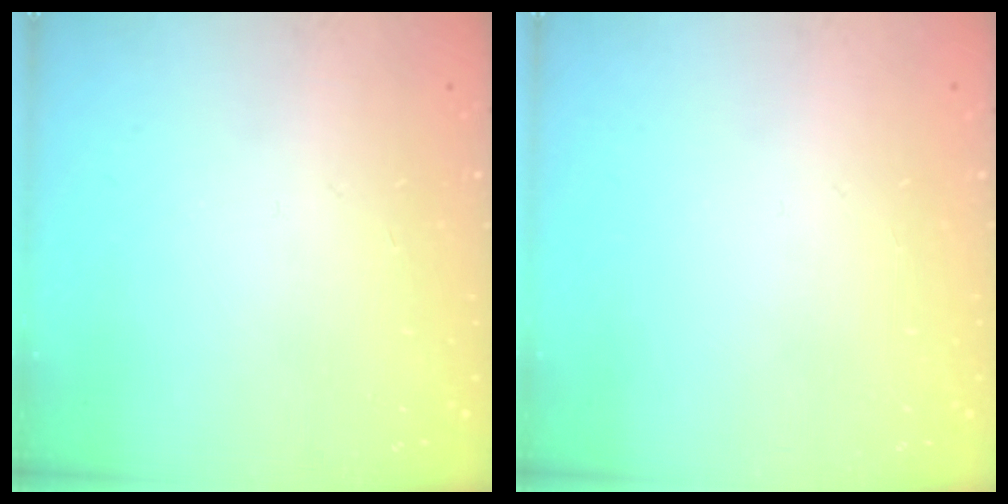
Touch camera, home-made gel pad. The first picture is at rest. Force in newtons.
{"total": 0.0}